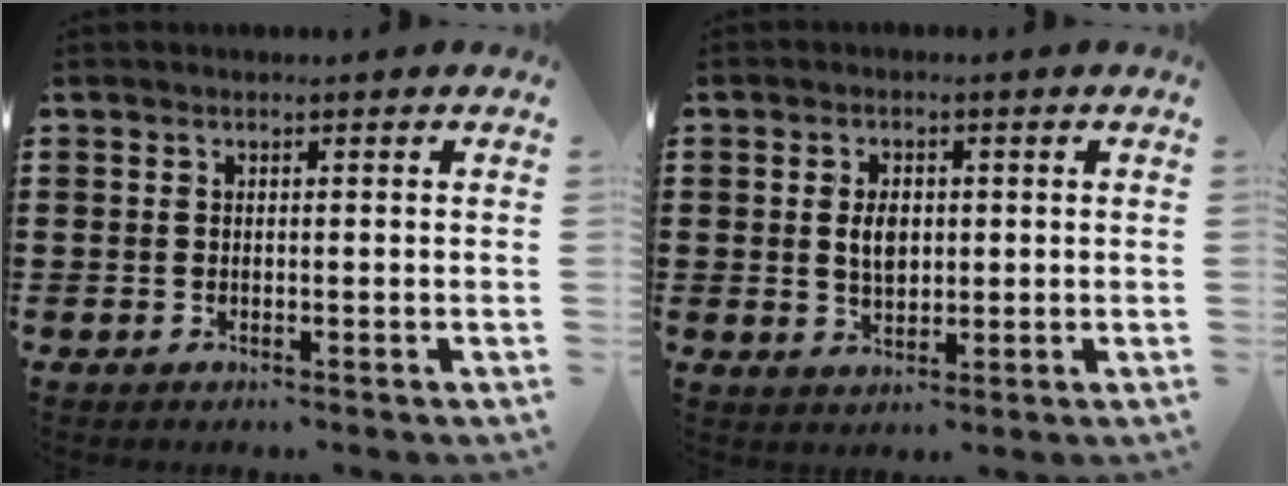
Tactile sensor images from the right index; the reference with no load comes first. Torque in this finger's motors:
{"motor_torque": [0.30, 0.16, 0.42, 0.07]}